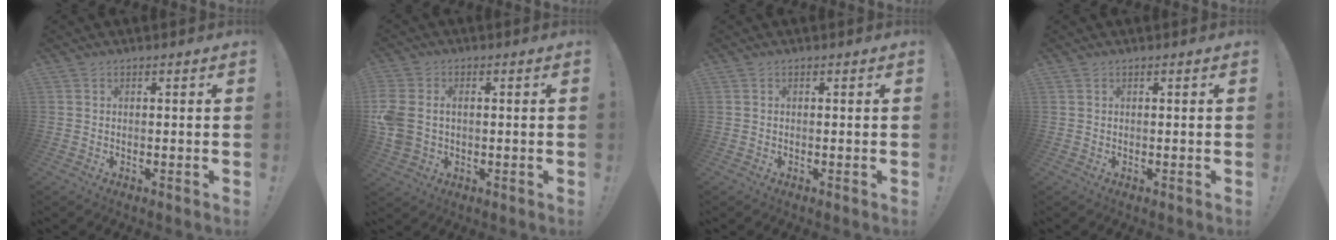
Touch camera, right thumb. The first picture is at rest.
{"total": 7.2, "force": [0.6, 5.5, 4.6], "torque": [-0.109, -0.003, 0.013]}
{"total": 0.0}
{"total": 0.0}